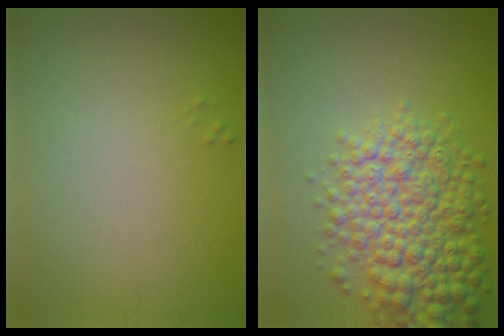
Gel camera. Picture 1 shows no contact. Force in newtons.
{"total": 8.0, "press": 8.0, "slide": 0.2}